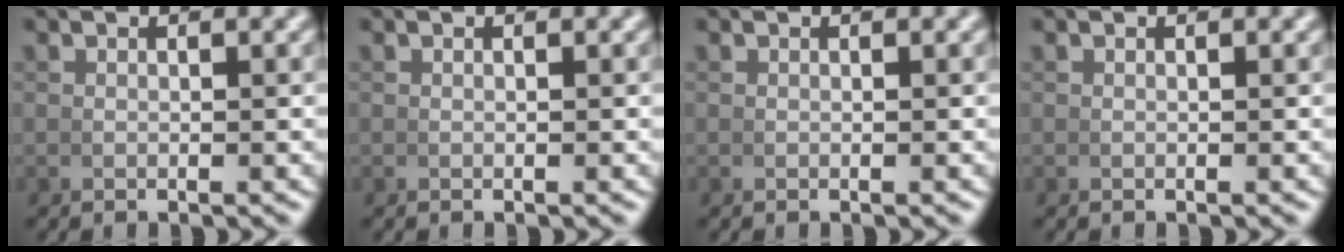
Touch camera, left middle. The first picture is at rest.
{"total": 0.0}
{"total": 0.0}
{"total": 0.0}